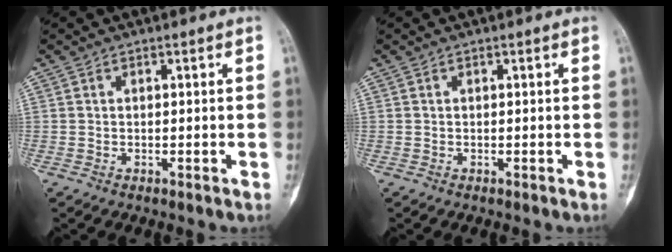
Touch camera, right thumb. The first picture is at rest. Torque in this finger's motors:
{"motor_torque": [0.38, 0.24, -0.21, 0.01, 0.06]}